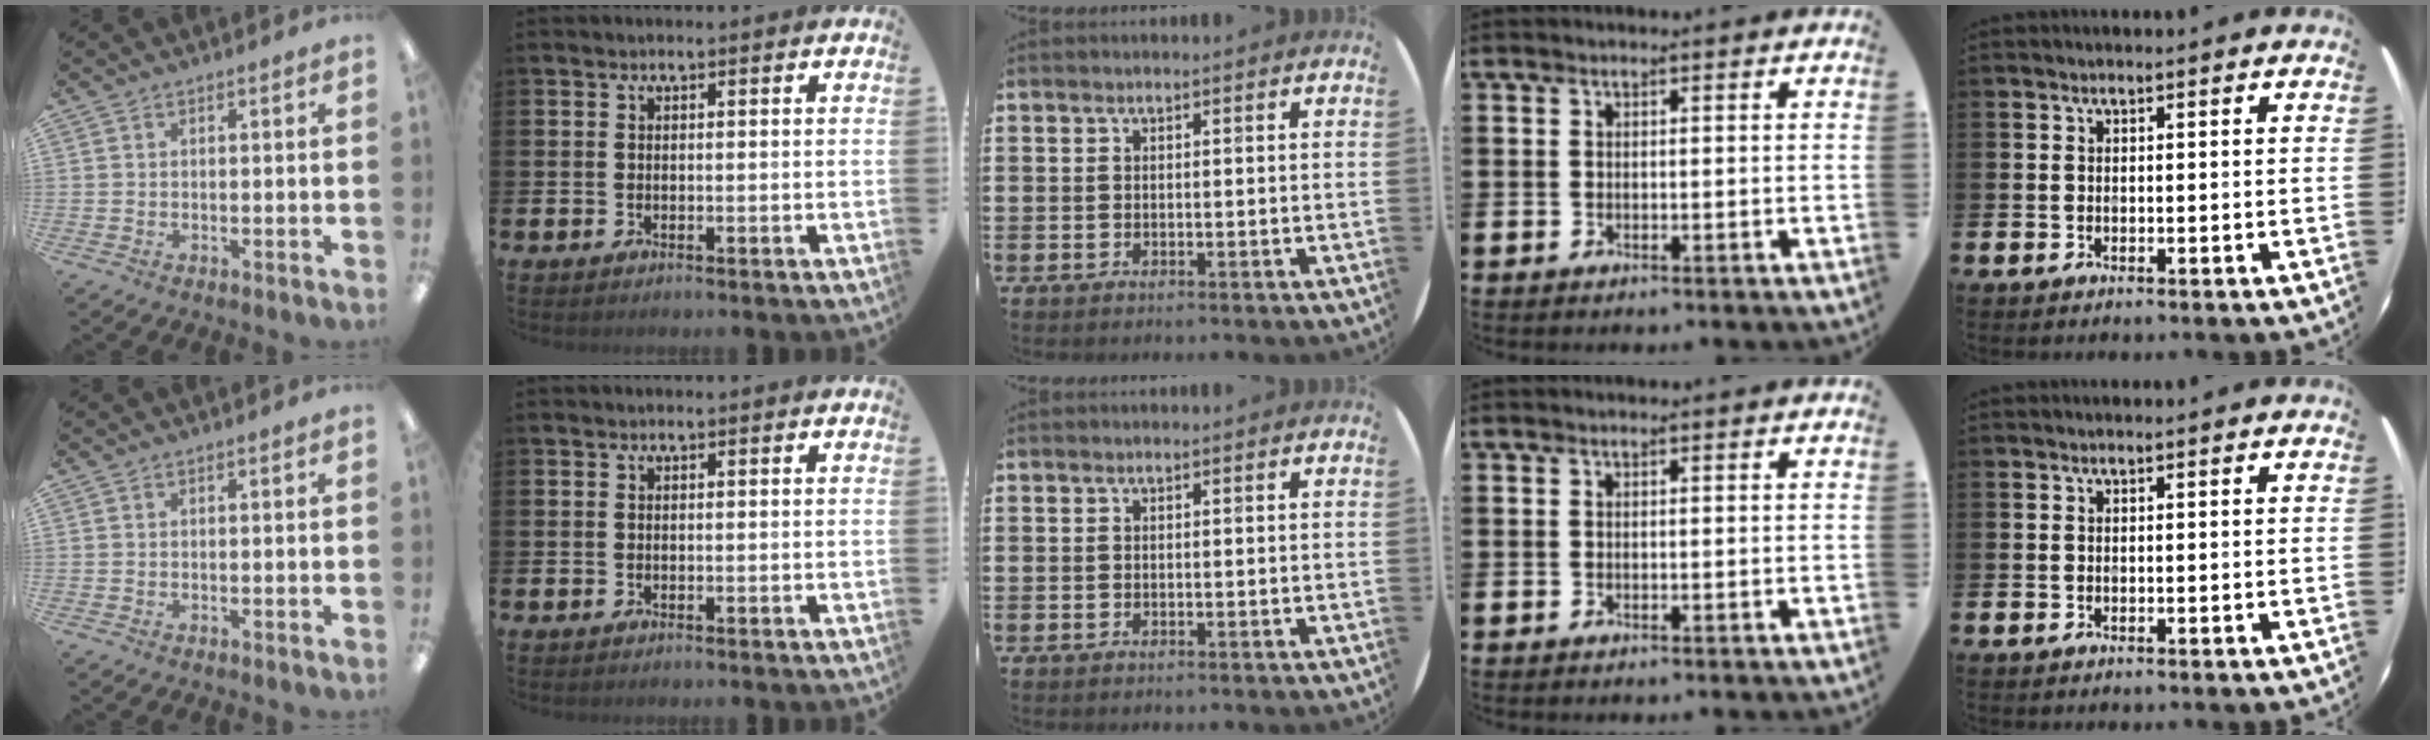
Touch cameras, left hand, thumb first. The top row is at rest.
{}